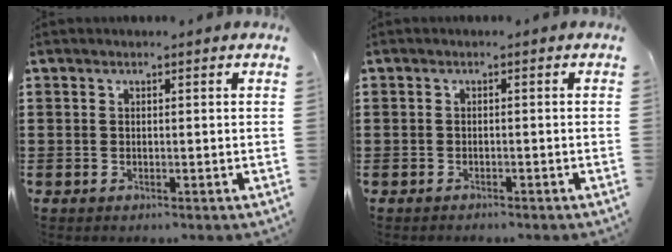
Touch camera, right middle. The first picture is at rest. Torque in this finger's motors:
{"motor_torque": [-0.29, 0.15, -0.56, -0.21]}